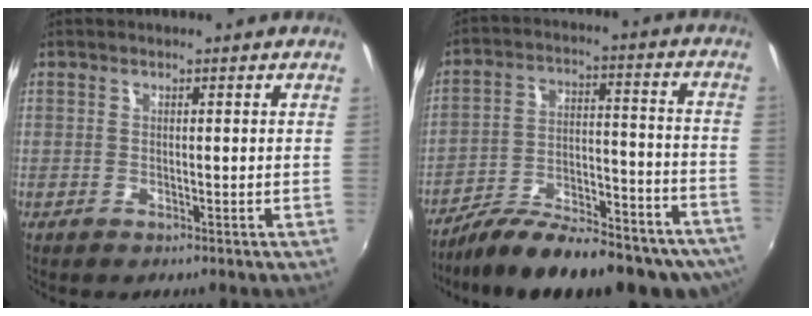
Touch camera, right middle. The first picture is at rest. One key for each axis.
{"total": 23.6, "fx": -18.7, "fy": 7.1, "fz": 12.4, "tx": -0.198, "ty": -0.016, "tz": -0.255}